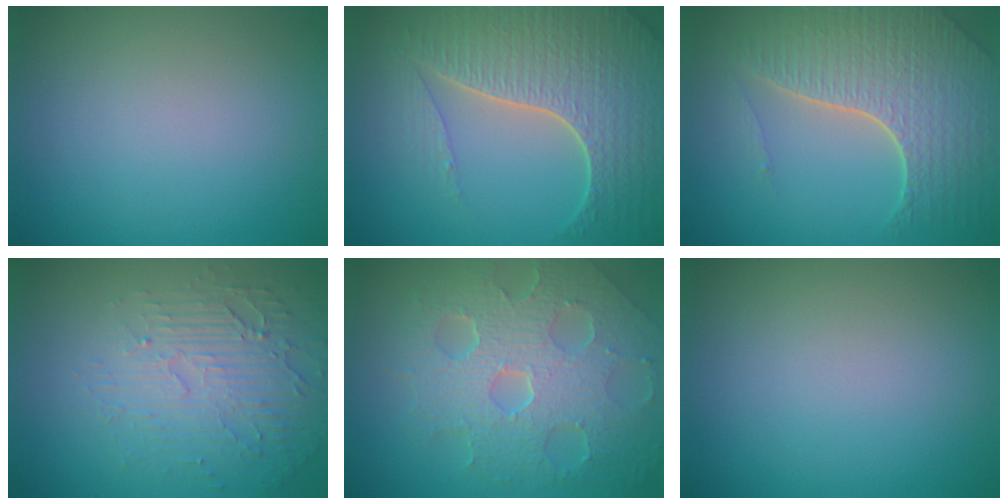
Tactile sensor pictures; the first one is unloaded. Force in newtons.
{"total": 7.7, "press": 5.6, "slide": 5.2}
{"total": 7.4, "press": 5.3, "slide": 5.3}
{"total": 5.5, "press": 3.3, "slide": 4.4}
{"total": 8.3, "press": 5.7, "slide": 6.0}
{"total": 0.0}